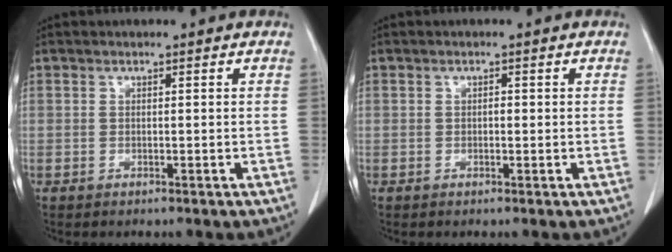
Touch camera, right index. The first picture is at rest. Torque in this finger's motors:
{"motor_torque": [0.15, -0.13, 0.00, 0.00]}